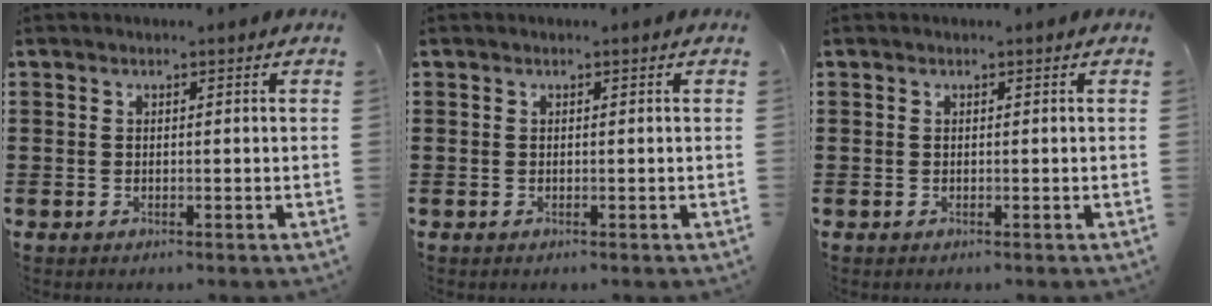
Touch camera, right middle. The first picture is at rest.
{"total": 0.0}
{"total": 0.0}